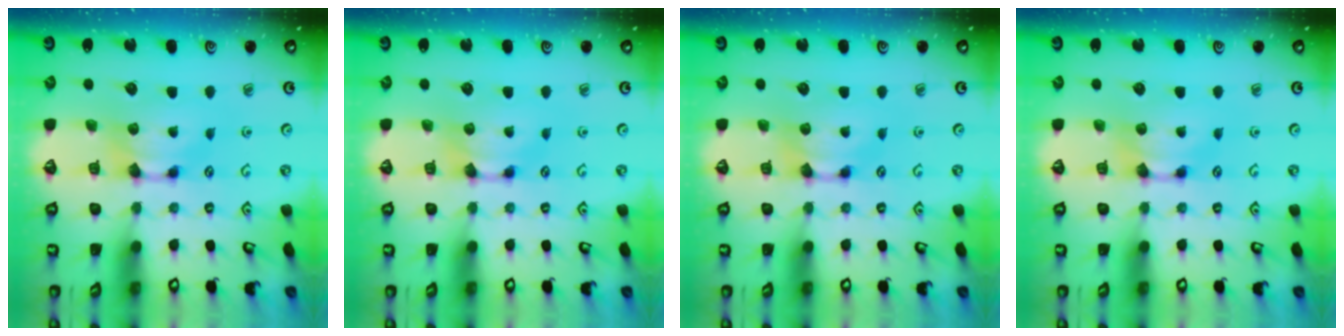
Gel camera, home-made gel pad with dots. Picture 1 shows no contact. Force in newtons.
{"total": 0.0}
{"total": 0.0}
{"total": 0.0}